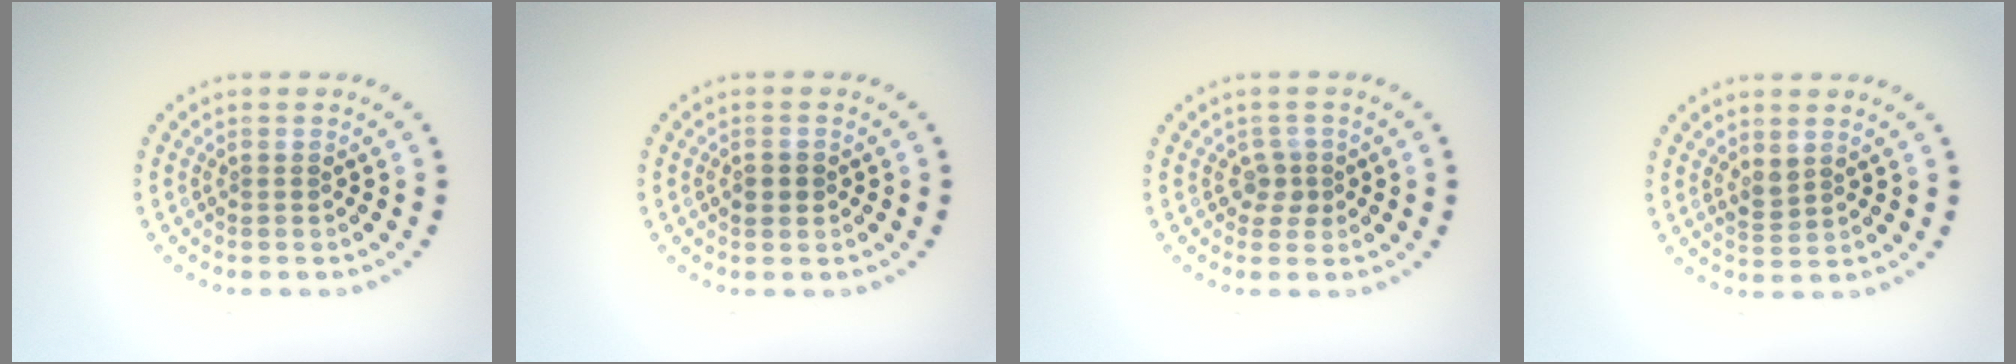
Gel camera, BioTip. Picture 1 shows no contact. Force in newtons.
{"total": 1.8, "press": 1.8, "slide": 0.2}
{"total": 1.6, "press": 1.3, "slide": 1.0}
{"total": 1.4, "press": 1.3, "slide": 0.5}